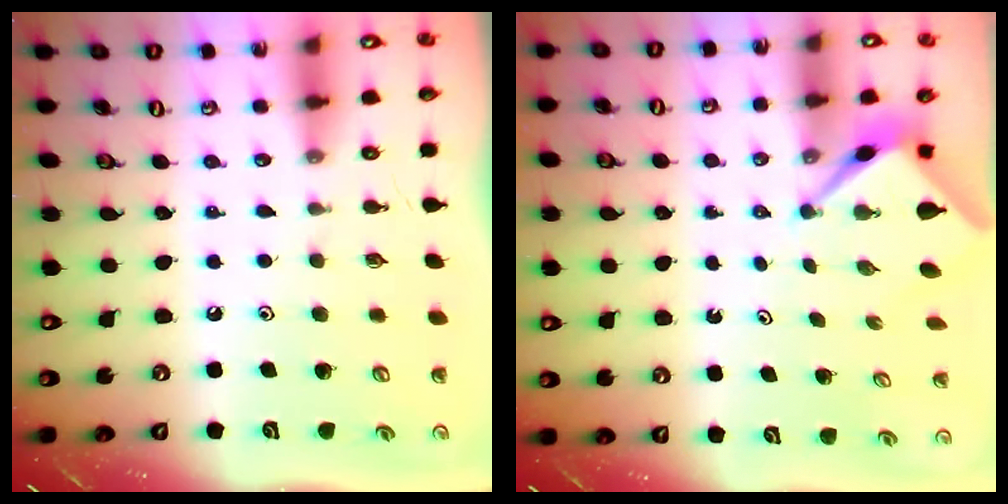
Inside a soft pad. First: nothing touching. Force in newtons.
{"total": 2.6, "press": 2.6, "slide": 0.1}